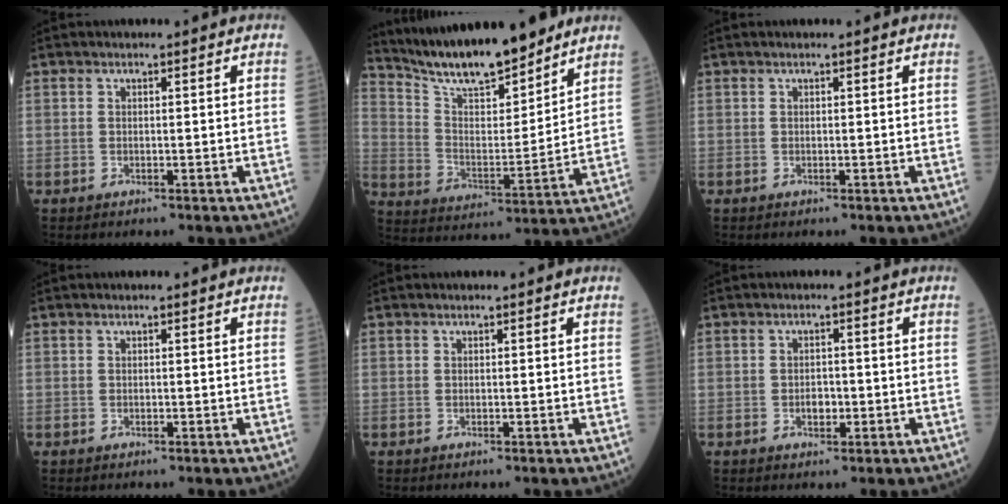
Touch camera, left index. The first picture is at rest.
{"total": 16.0, "force": [13.9, 2.3, 7.5], "torque": [-0.131, -0.006, 0.244]}
{"total": 0.0}
{"total": 0.0}
{"total": 0.0}
{"total": 1.9, "force": [-0.7, 1.2, 1.3], "torque": [-0.019, 0.000, -0.010]}